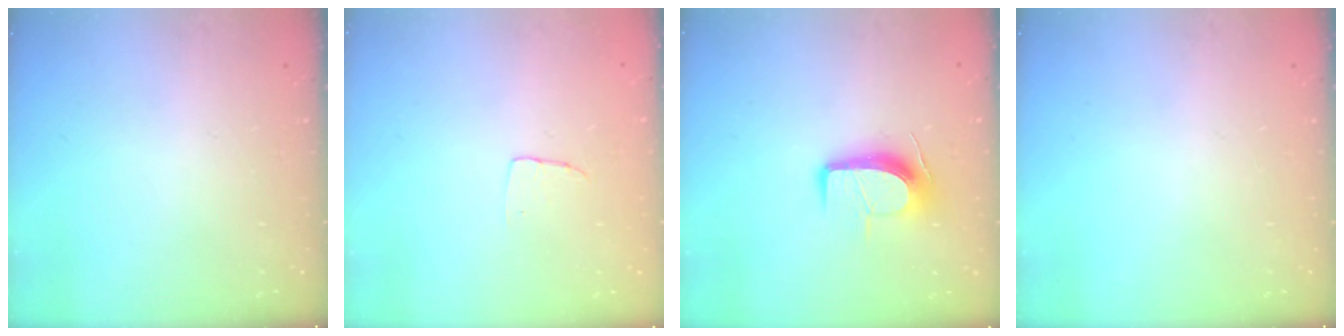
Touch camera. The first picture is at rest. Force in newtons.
{"total": 2.9, "press": 2.9, "slide": 0.1}
{"total": 10.3, "press": 10.3, "slide": 0.6}
{"total": 0.0}